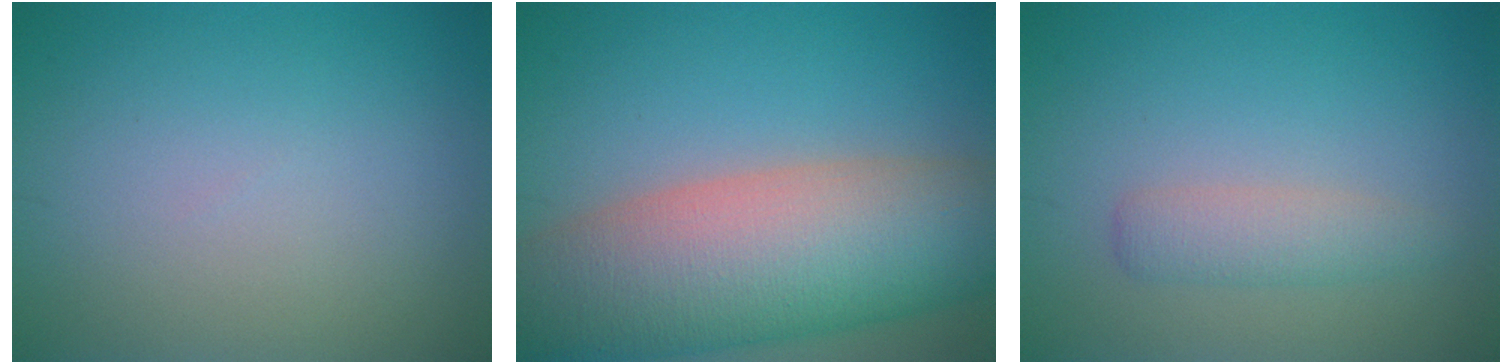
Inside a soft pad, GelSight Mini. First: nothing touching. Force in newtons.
{"total": 14.1, "press": 14.1, "slide": 0.7}
{"total": 2.2, "press": 2.2, "slide": 0.0}